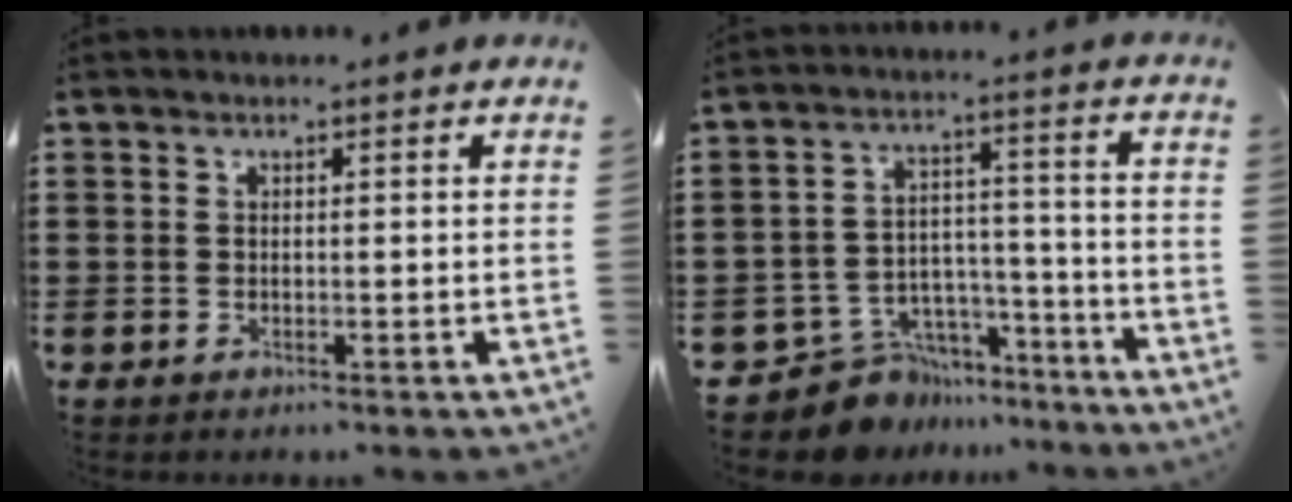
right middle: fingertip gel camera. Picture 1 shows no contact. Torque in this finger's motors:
{"motor_torque": [2.14, 0.00, 0.09, 0.00]}